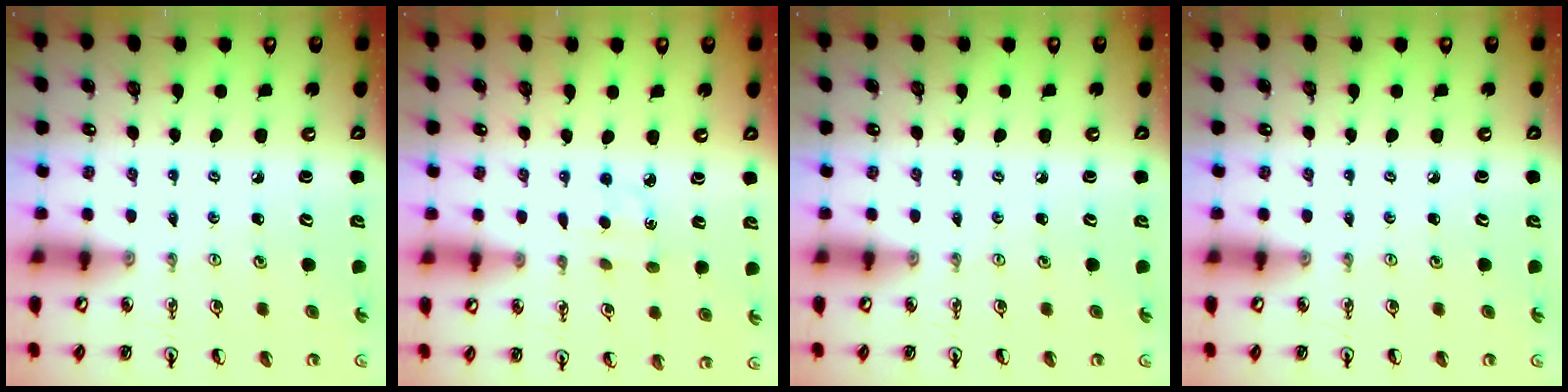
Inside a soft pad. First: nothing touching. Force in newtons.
{"total": 2.7, "press": 2.6, "slide": 0.3}
{"total": 0.0}
{"total": 0.0}